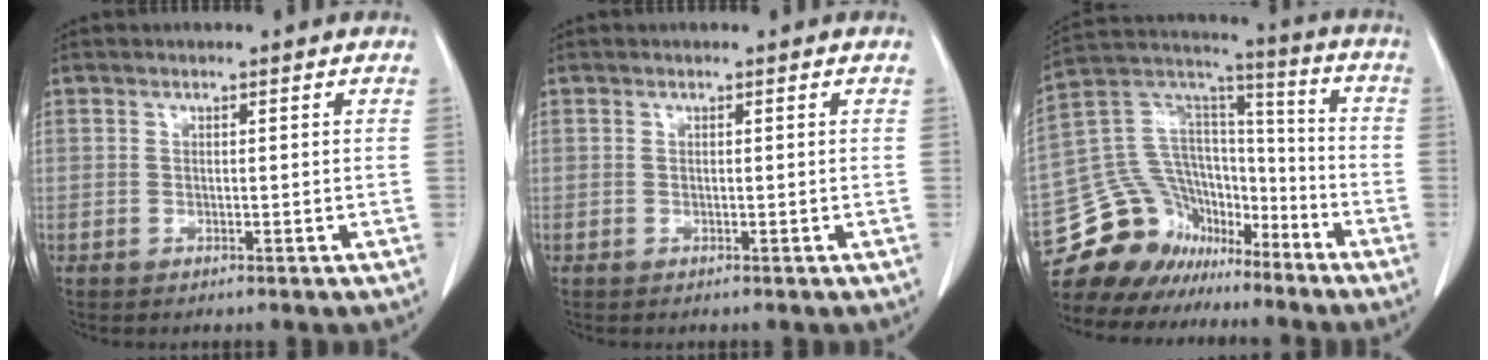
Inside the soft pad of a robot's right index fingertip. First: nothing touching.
{"total": 0.0}
{"total": 17.6, "force": [-13.6, 10.4, 4.0], "torque": [-0.087, 0.088, -0.235]}